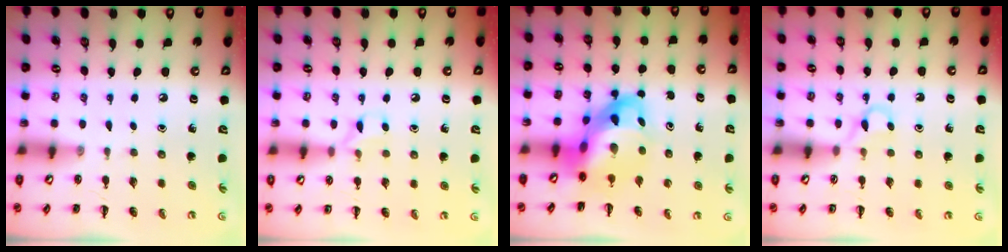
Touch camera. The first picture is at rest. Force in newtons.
{"total": 6.3, "press": 6.1, "slide": 1.5}
{"total": 9.0, "press": 8.5, "slide": 2.7}
{"total": 3.6, "press": 3.4, "slide": 1.0}